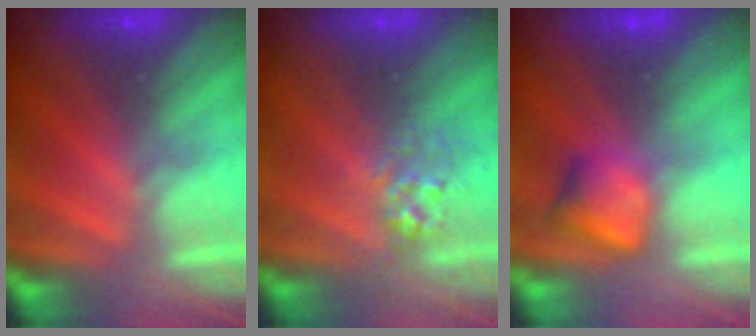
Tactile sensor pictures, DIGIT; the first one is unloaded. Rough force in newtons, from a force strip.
{"total": 2.8}
{"total": 4.6}